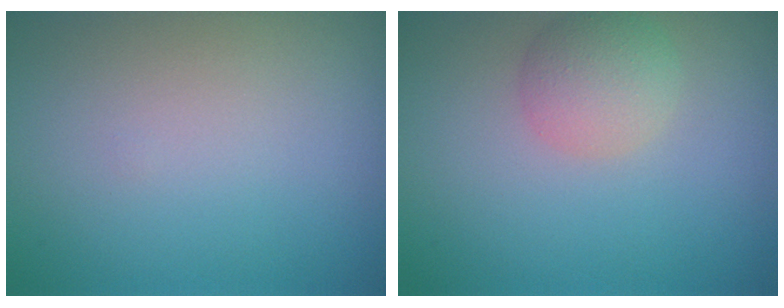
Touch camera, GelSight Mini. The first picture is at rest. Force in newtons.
{"total": 2.8, "press": 2.8, "slide": 0.2}